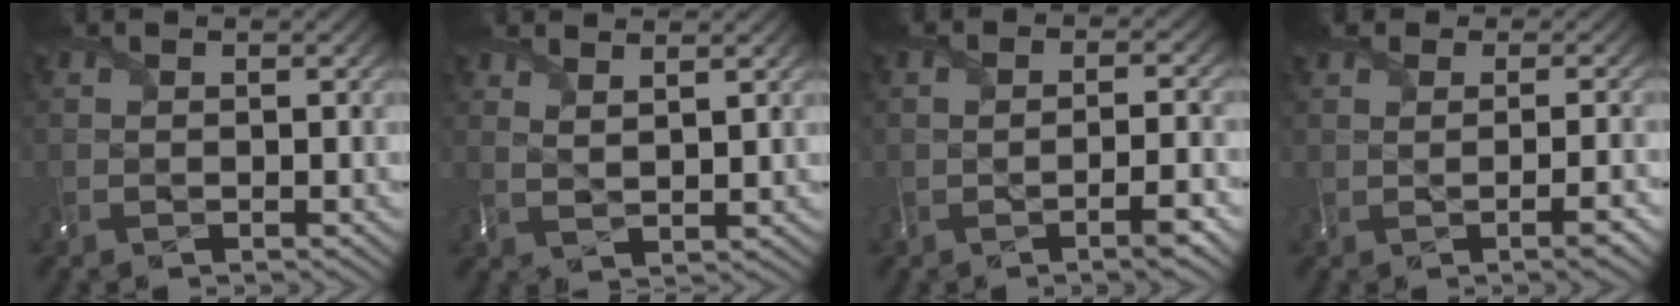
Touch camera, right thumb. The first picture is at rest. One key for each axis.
{"total": 3.3, "fx": 2.5, "fy": 0.7, "fz": 2.0, "tx": -0.019, "ty": -0.008, "tz": 0.037}
{"total": 3.2, "fx": -2.1, "fy": 0.0, "fz": 2.4, "tx": -0.032, "ty": 0.002, "tz": -0.042}
{"total": 3.0, "fx": 0.3, "fy": 1.1, "fz": 2.8, "tx": -0.031, "ty": 0.018, "tz": -0.016}